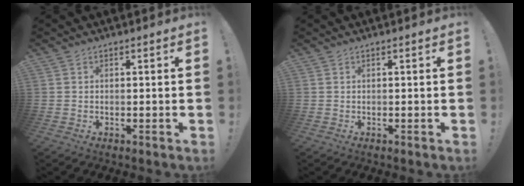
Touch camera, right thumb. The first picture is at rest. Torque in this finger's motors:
{"motor_torque": [-0.04, -0.16, -0.12, 0.12, -0.05]}